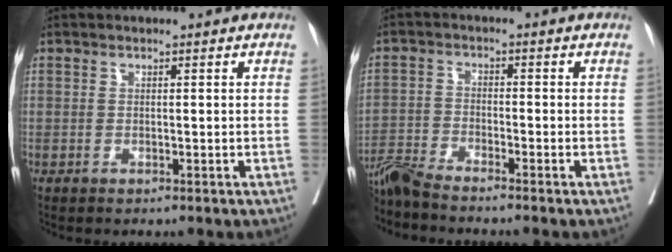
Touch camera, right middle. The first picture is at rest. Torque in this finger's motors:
{"motor_torque": [1.03, -1.11, 0.24, 0.14]}